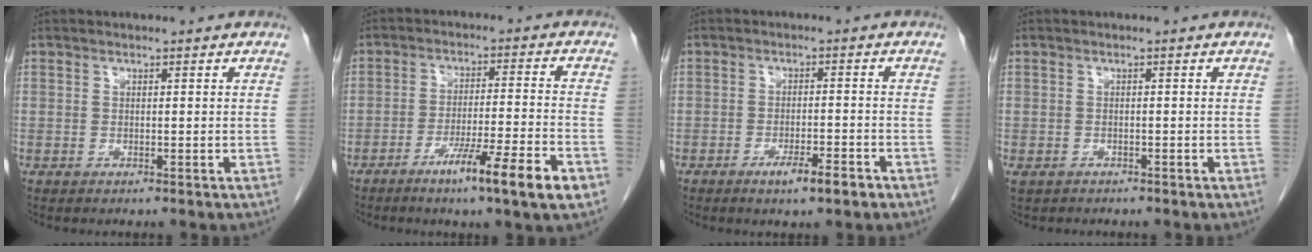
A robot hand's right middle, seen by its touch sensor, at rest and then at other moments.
{"total": 10.5, "force": [-5.7, -0.7, 8.7], "torque": [-0.138, -0.018, -0.094]}
{"total": 4.3, "force": [-2.7, 0.6, 3.3], "torque": [-0.052, -0.002, -0.040]}
{"total": 2.2, "force": [-1.7, 1.3, 0.6], "torque": [-0.013, -0.001, -0.023]}